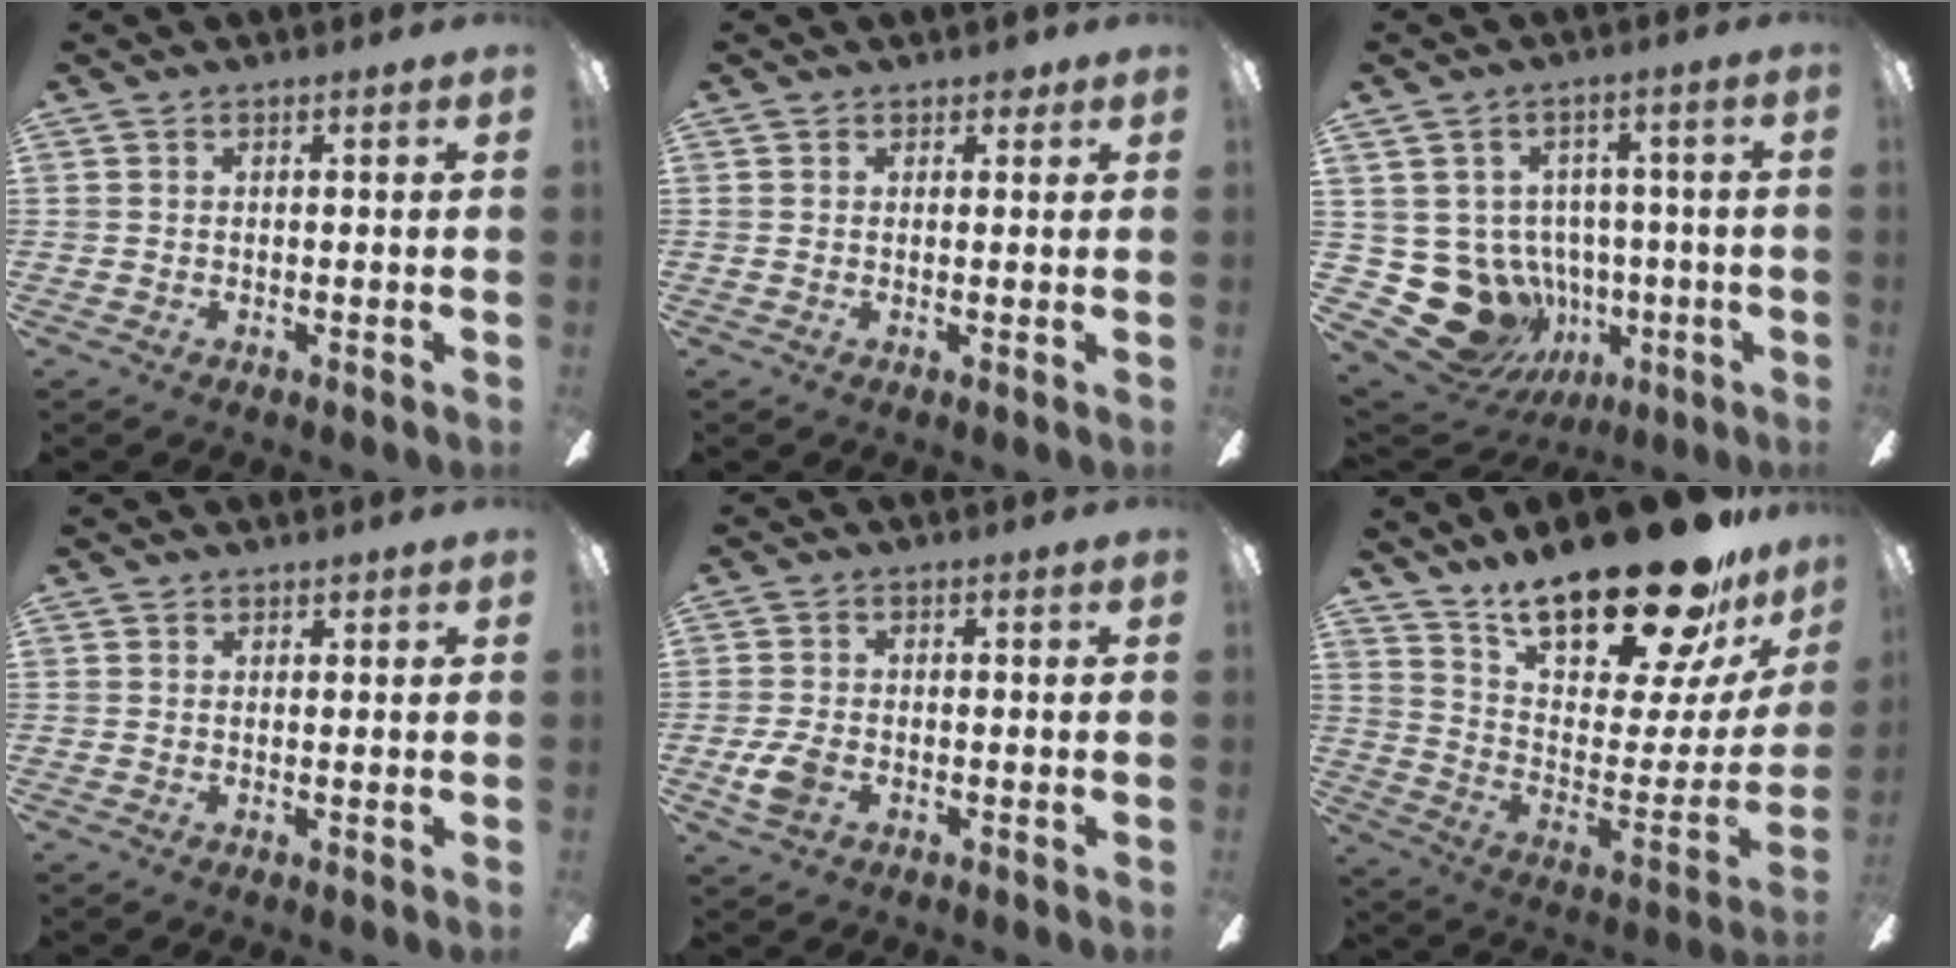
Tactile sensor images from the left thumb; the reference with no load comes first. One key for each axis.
{"total": 1.9, "fx": 1.2, "fy": 1.3, "fz": 0.6, "tx": 0.004, "ty": -0.003, "tz": 0.019}
{"total": 14.6, "fx": -4.3, "fy": 12.4, "fz": 6.4, "tx": -0.162, "ty": 0.007, "tz": -0.053}
{"total": 0.7, "fx": 0.6, "fy": 0.4, "fz": 0.1, "tx": 0.007, "ty": -0.002, "tz": 0.009}
{"total": 5.6, "fx": -1.8, "fy": 3.5, "fz": 3.9, "tx": -0.094, "ty": 0.004, "tz": -0.037}
{"total": 27.4, "fx": 20.8, "fy": 8.8, "fz": 15.5, "tx": -0.232, "ty": -0.142, "tz": 0.359}